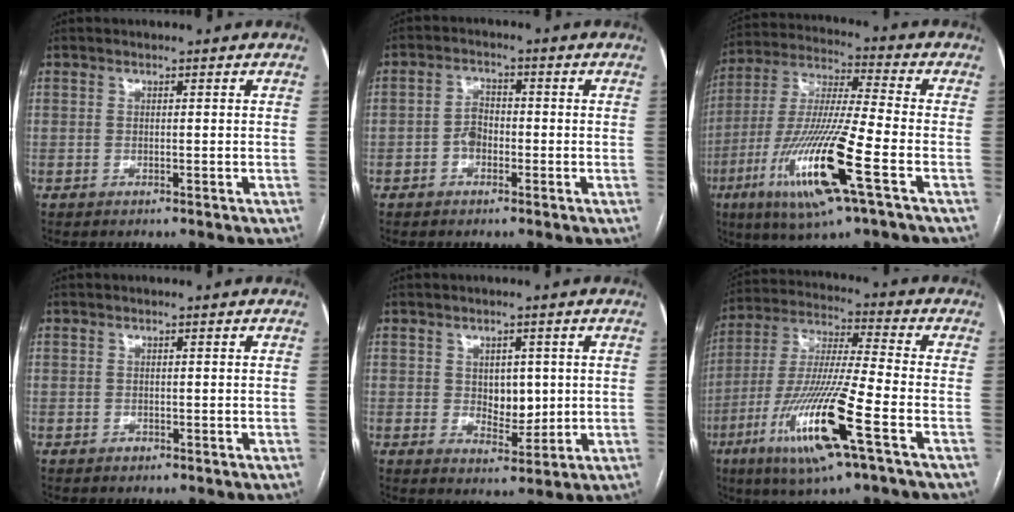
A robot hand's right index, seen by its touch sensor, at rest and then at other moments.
{"total": 3.1, "force": [-1.2, 2.1, 2.0], "torque": [-0.034, 0.011, -0.025]}
{"total": 18.1, "force": [-7.0, 0.8, 16.7], "torque": [-0.350, -0.025, -0.132]}
{"total": 0.0}
{"total": 4.7, "force": [0.7, 2.8, 3.7], "torque": [-0.049, -0.003, 0.019]}
{"total": 17.2, "force": [-7.2, 0.5, 15.6], "torque": [-0.325, -0.023, -0.135]}